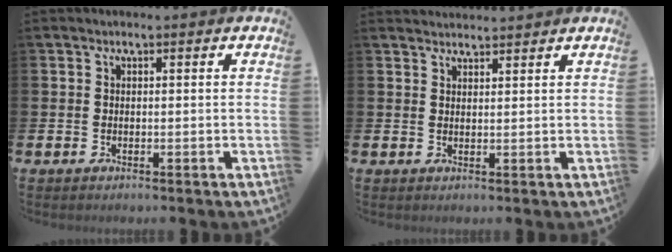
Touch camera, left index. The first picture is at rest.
{"total": 2.2, "force": [2.2, 0.3, -0.1], "torque": [0.006, -0.013, 0.039]}